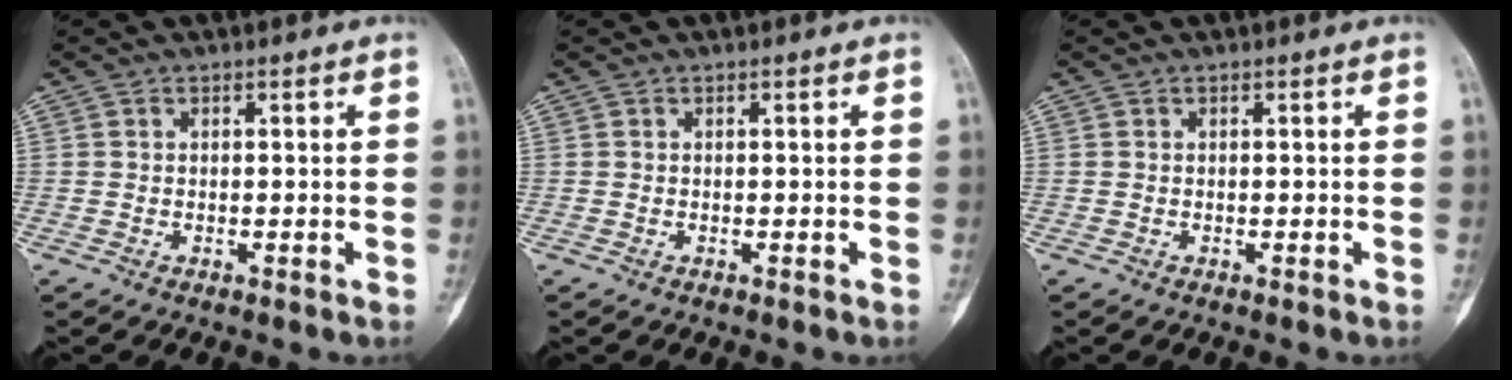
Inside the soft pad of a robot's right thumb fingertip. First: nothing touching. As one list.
[{"total": 0.0}, {"total": 0.0}]